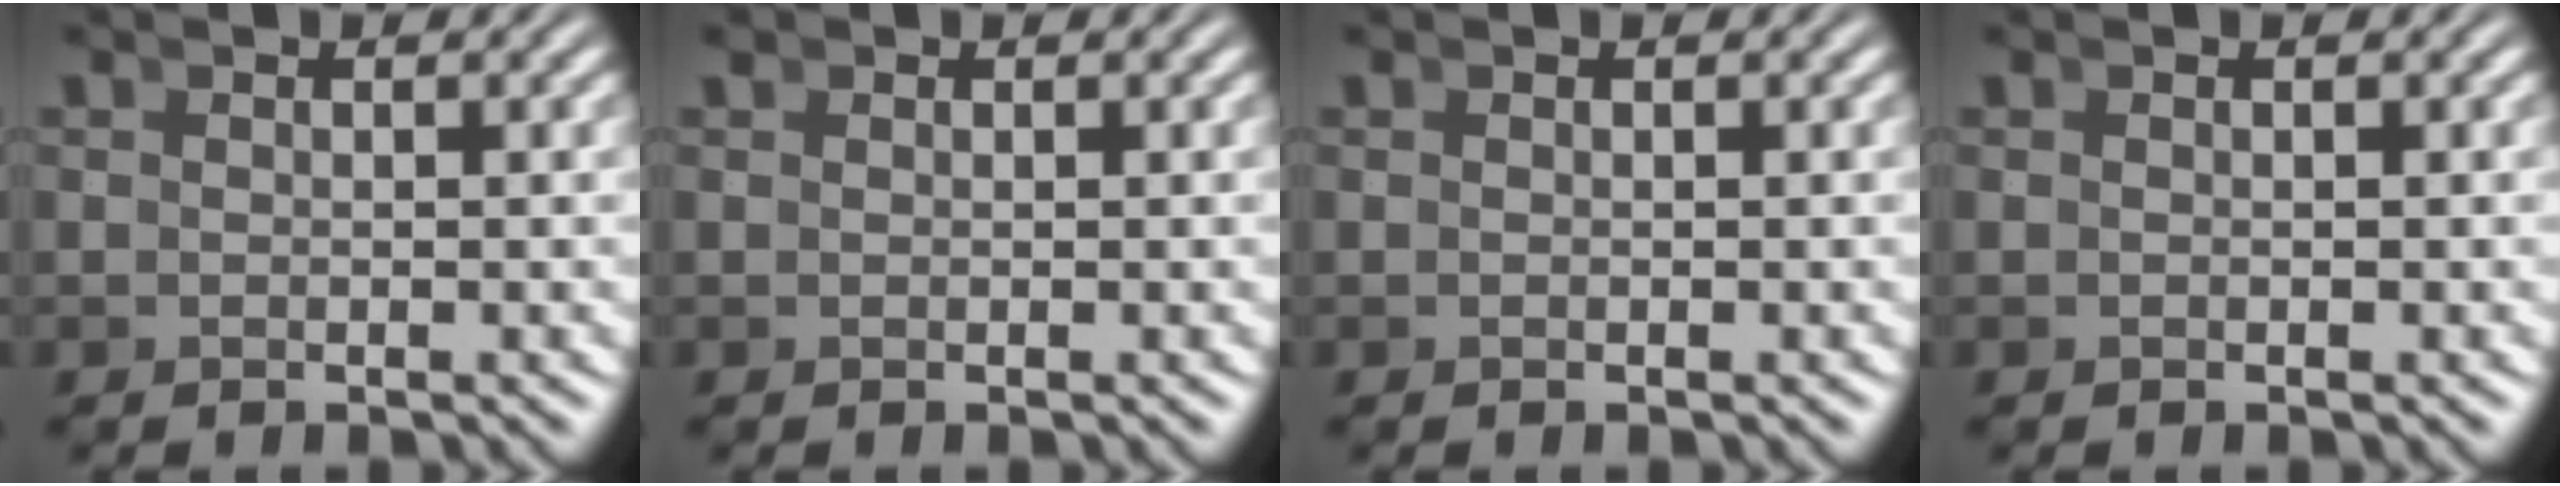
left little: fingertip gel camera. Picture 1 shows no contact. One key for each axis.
{"total": 0.0}
{"total": 0.0}
{"total": 0.0}